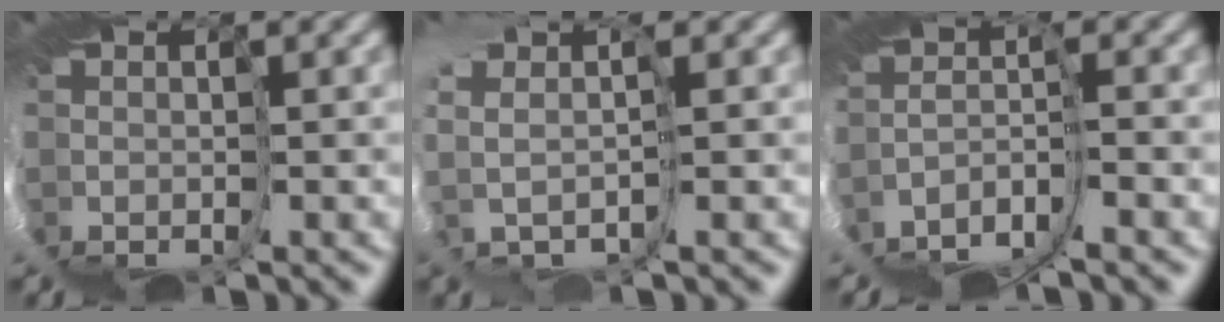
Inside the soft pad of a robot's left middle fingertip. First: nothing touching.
{"total": 4.0, "force": [2.2, -3.2, 1.0], "torque": [-0.028, -0.004, 0.069]}
{"total": 3.7, "force": [-1.9, -2.9, 1.2], "torque": [-0.041, -0.003, -0.011]}